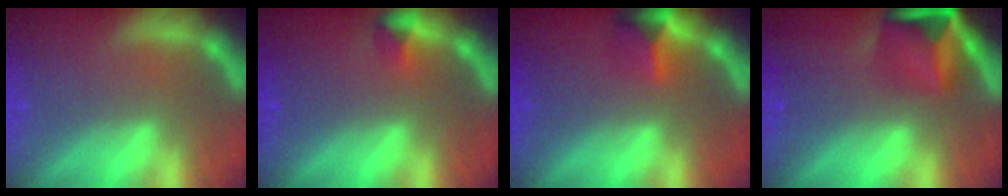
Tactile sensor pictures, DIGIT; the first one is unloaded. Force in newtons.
{"total": 1.4}
{"total": 3.4}
{"total": 7.4}